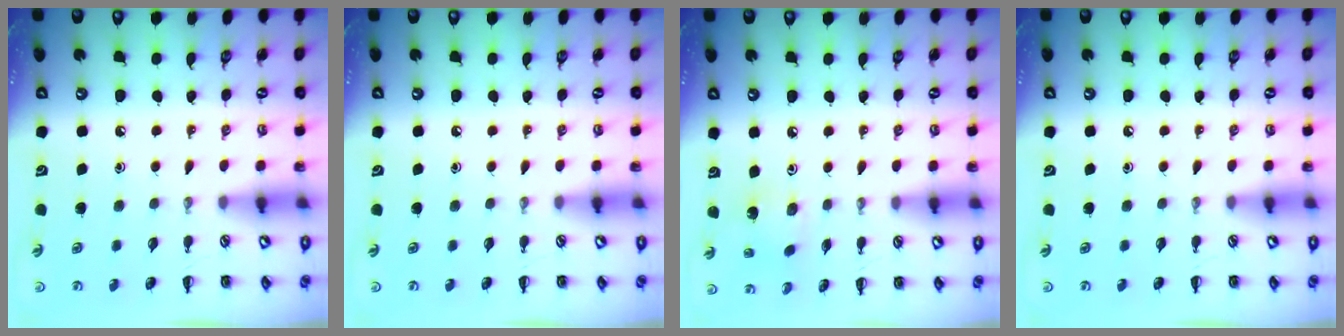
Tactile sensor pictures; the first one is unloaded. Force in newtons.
{"total": 0.0}
{"total": 1.4, "press": 1.3, "slide": 0.6}
{"total": 0.0}